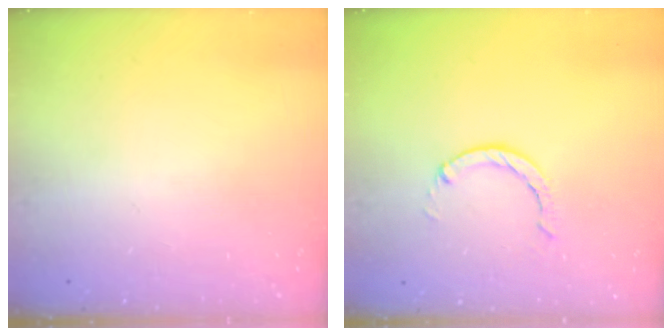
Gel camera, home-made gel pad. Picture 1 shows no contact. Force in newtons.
{"total": 0.0}